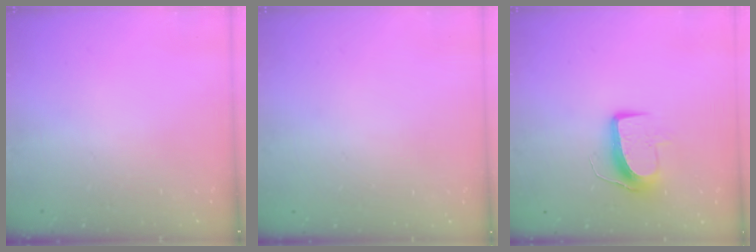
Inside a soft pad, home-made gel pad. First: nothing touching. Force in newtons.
{"total": 0.0}
{"total": 11.0, "press": 11.0, "slide": 0.9}